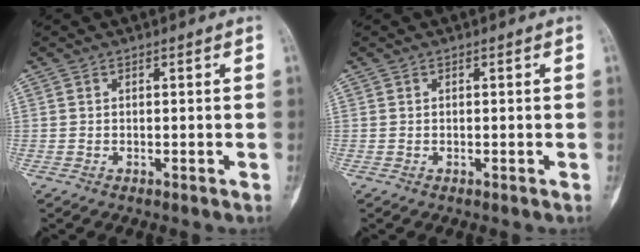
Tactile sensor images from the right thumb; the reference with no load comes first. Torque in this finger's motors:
{"motor_torque": [0.70, 0.59, 0.14, 0.06, 0.04]}